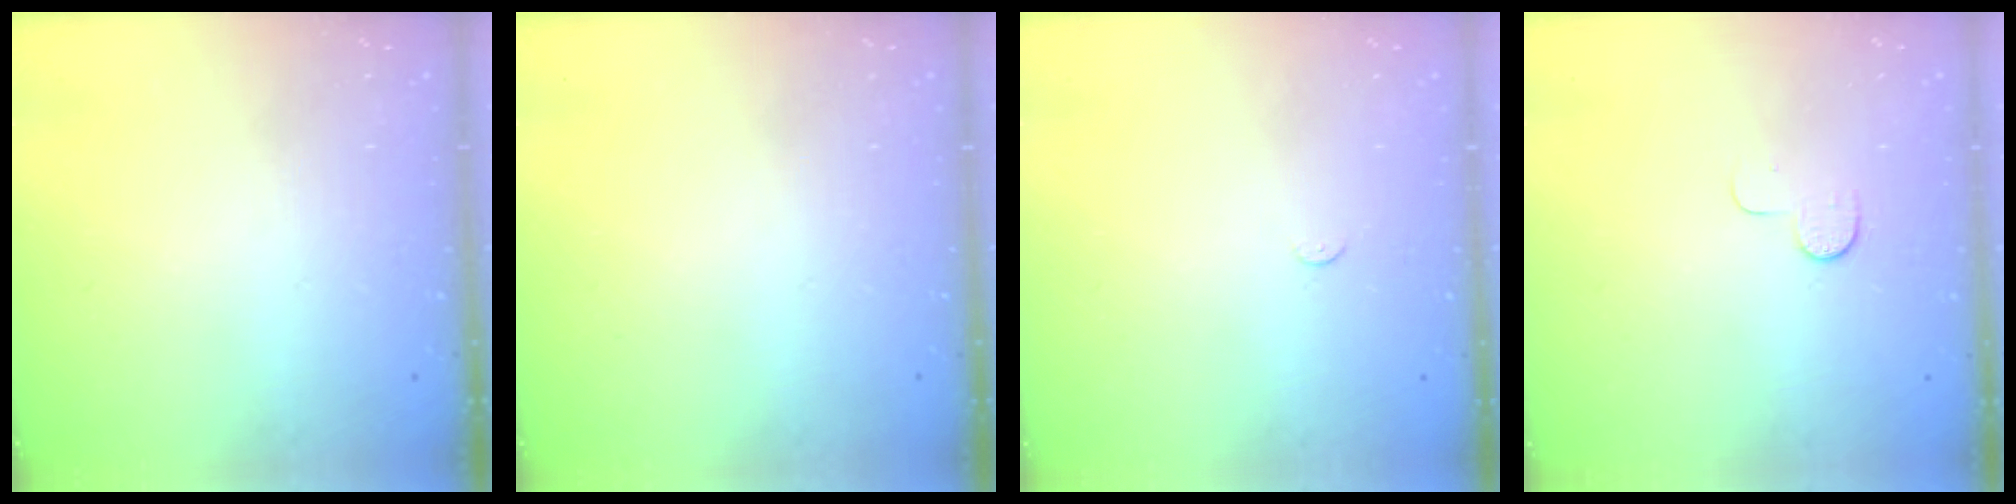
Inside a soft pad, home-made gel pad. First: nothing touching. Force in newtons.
{"total": 0.0}
{"total": 2.3, "press": 2.3, "slide": 0.3}
{"total": 5.1, "press": 5.1, "slide": 0.5}